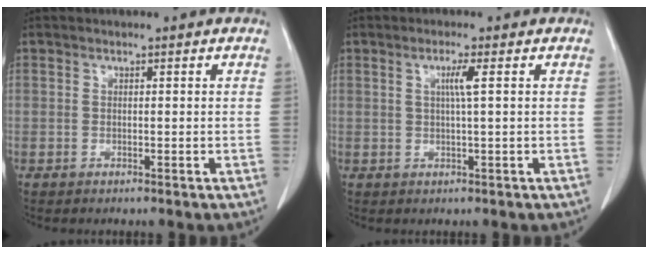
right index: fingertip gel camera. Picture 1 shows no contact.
{"total": 2.4, "force": [0.6, -0.6, 2.2], "torque": [-0.044, -0.001, 0.011]}